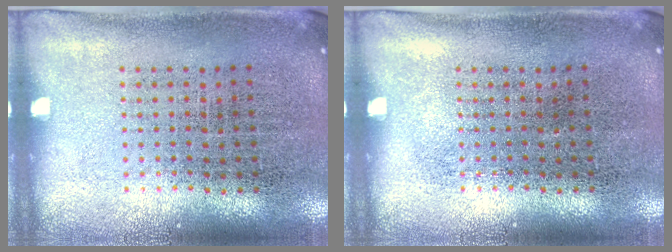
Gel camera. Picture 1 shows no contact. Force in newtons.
{"total": 0.0}